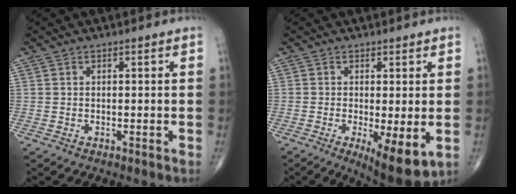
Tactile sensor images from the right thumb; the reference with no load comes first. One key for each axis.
{"total": 8.9, "fx": -2.1, "fy": 2.7, "fz": 8.3, "tx": -0.126, "ty": -0.025, "tz": -0.028}